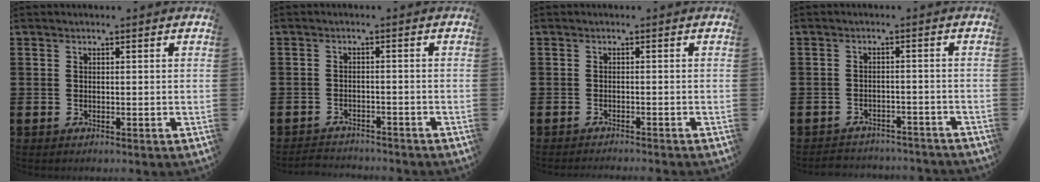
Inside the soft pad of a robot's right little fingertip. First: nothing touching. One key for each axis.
{"total": 2.0, "fx": -2.0, "fy": 0.1, "fz": -0.3, "tx": -0.002, "ty": 0.003, "tz": -0.046}
{"total": 0.9, "fx": -0.9, "fy": -0.2, "fz": -0.1, "tx": 0.002, "ty": 0.001, "tz": -0.019}
{"total": 2.3, "fx": -2.2, "fy": 0.2, "fz": -0.3, "tx": -0.003, "ty": 0.003, "tz": -0.050}